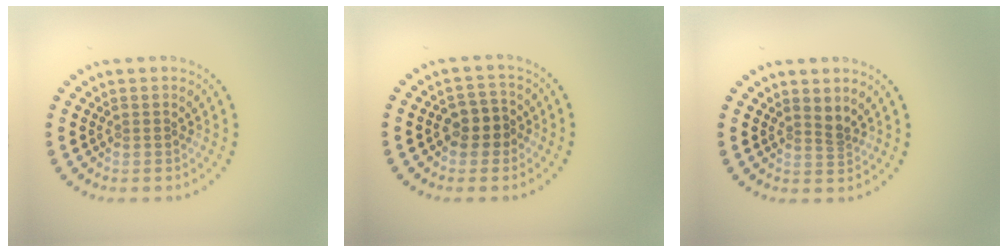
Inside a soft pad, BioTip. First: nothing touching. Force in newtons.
{"total": 2.5, "press": 2.3, "slide": 0.9}
{"total": 1.2, "press": 0.7, "slide": 1.0}